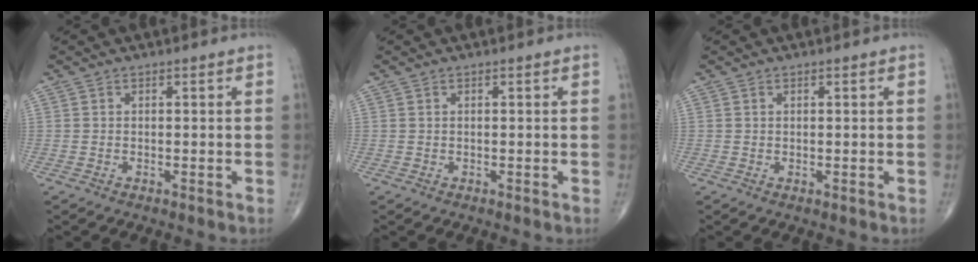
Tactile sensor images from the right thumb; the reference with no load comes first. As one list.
[{"total": 0.0}, {"total": 0.0}]